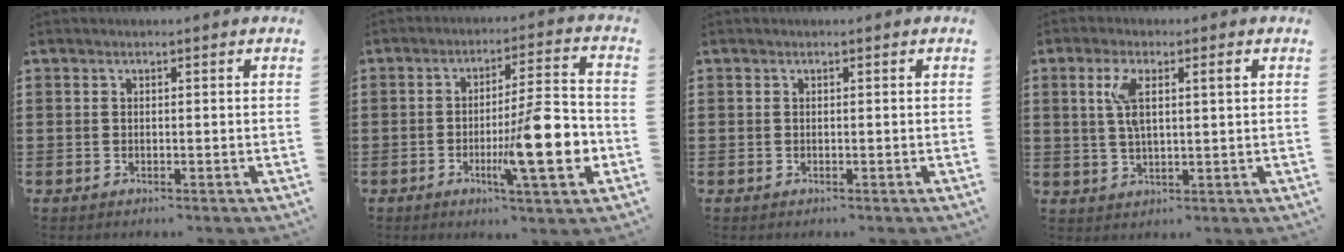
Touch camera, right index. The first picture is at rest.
{"total": 13.0, "force": [-3.8, 2.4, 12.2], "torque": [-0.184, -0.001, -0.066]}
{"total": 0.0}
{"total": 5.3, "force": [1.5, 1.5, 4.8], "torque": [-0.099, 0.007, 0.023]}